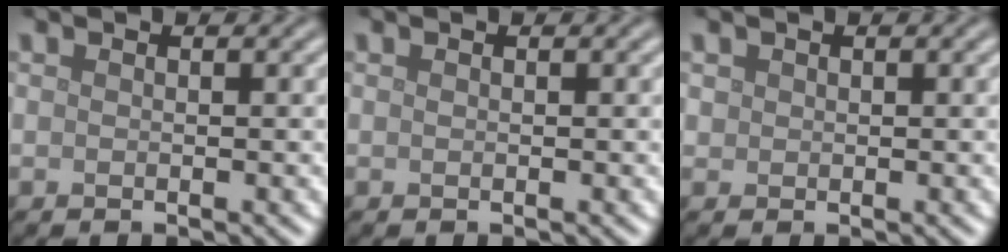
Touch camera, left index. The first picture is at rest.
{"total": 0.0}
{"total": 0.7, "force": [0.3, 0.6, 0.1], "torque": [0.003, -0.002, 0.008]}